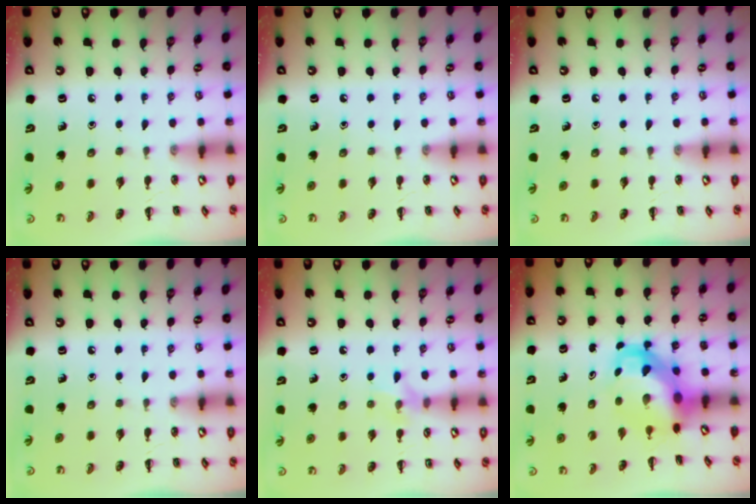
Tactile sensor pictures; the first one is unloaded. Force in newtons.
{"total": 0.0}
{"total": 0.0}
{"total": 0.0}
{"total": 7.0, "press": 6.9, "slide": 1.2}
{"total": 6.3, "press": 6.2, "slide": 1.1}